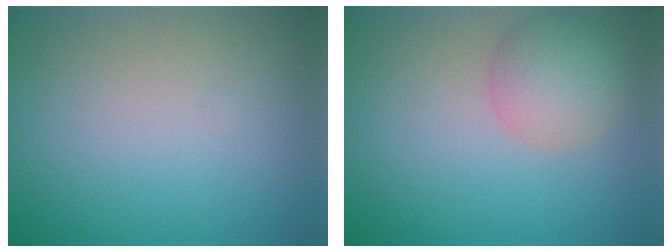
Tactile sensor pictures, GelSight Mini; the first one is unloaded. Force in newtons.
{"total": 4.1, "press": 4.1, "slide": 0.3}